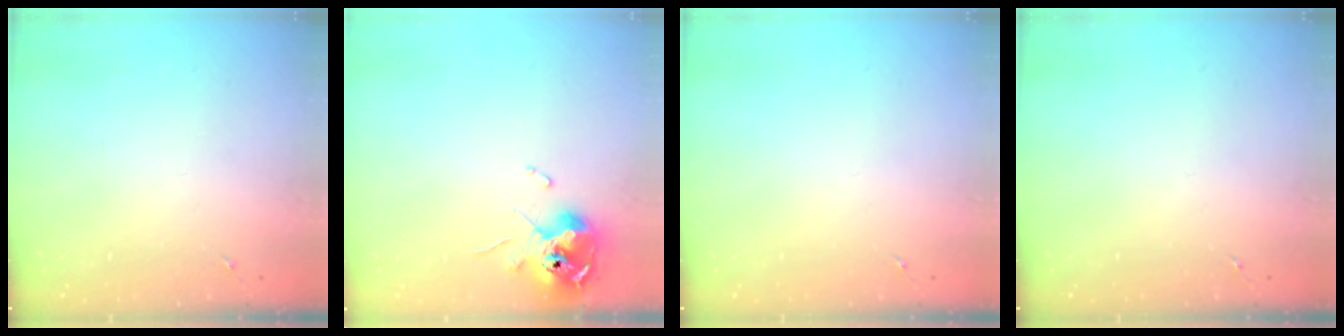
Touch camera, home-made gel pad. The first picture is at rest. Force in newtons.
{"total": 10.8, "press": 10.7, "slide": 1.7}
{"total": 0.0}
{"total": 0.0}